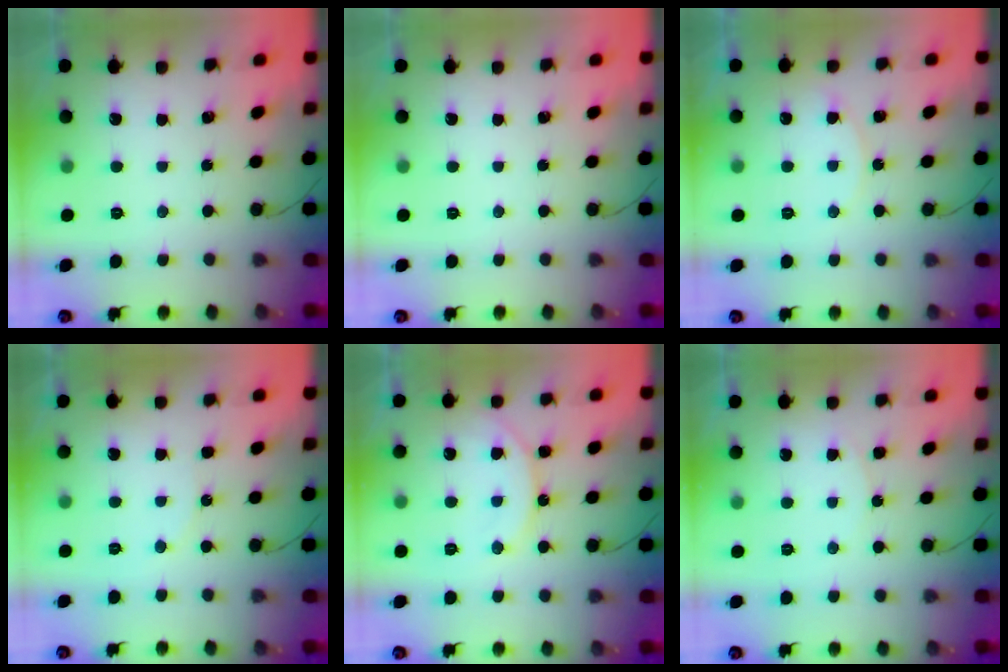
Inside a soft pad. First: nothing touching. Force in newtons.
{"total": 0.0}
{"total": 4.9, "press": 4.9, "slide": 0.6}
{"total": 5.3, "press": 5.3, "slide": 0.6}
{"total": 12.7, "press": 12.6, "slide": 1.5}
{"total": 3.7, "press": 3.6, "slide": 0.7}